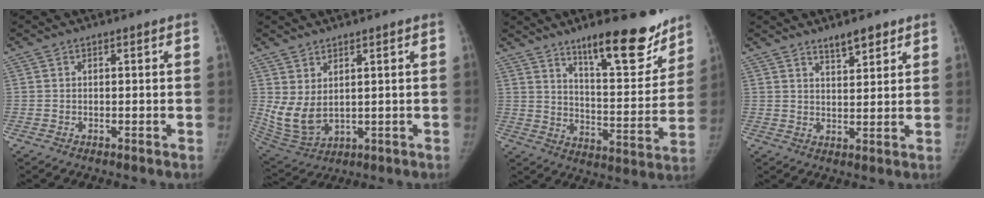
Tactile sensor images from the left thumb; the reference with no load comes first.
{"total": 7.8, "force": [2.0, 4.4, 6.2], "torque": [-0.124, -0.017, 0.061]}
{"total": 17.8, "force": [12.7, 5.0, 11.4], "torque": [-0.115, -0.089, 0.195]}
{"total": 4.7, "force": [3.6, 1.4, 2.6], "torque": [-0.030, -0.028, 0.058]}